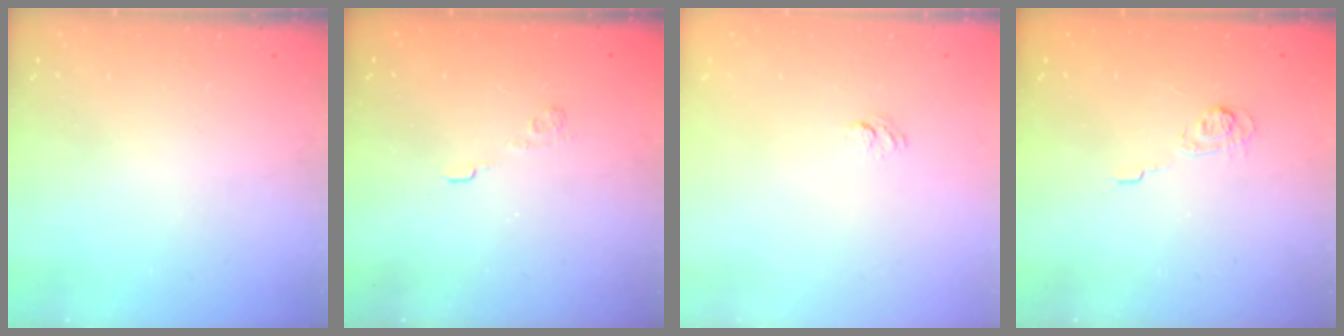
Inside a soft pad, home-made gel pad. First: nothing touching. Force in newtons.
{"total": 3.1, "press": 2.8, "slide": 1.3}
{"total": 2.6, "press": 2.3, "slide": 1.1}
{"total": 3.3, "press": 2.9, "slide": 1.6}